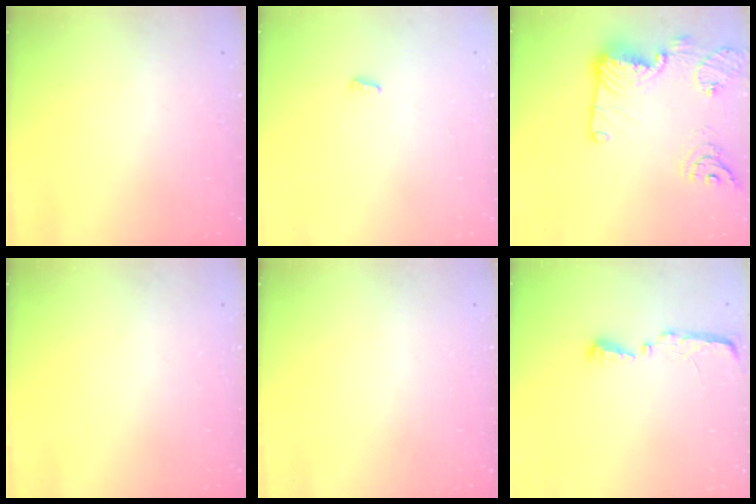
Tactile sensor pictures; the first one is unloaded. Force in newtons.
{"total": 2.8, "press": 2.8, "slide": 0.5}
{"total": 19.1, "press": 18.3, "slide": 5.5}
{"total": 0.0}
{"total": 0.0}
{"total": 5.4, "press": 5.3, "slide": 0.7}